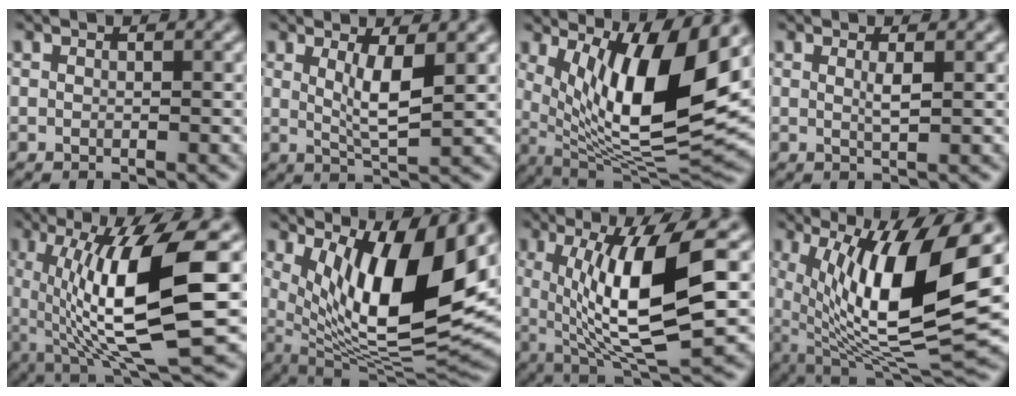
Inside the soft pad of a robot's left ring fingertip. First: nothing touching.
{"total": 3.4, "force": [0.9, 0.7, 3.2], "torque": [-0.059, -0.011, 0.019]}
{"total": 12.1, "force": [3.7, 3.5, 11.0], "torque": [-0.181, -0.013, 0.073]}
{"total": 1.1, "force": [0.4, 0.1, 1.1], "torque": [-0.021, -0.001, 0.004]}
{"total": 11.3, "force": [0.9, 2.7, 11.0], "torque": [-0.172, -0.008, 0.022]}
{"total": 12.5, "force": [4.2, 3.8, 11.2], "torque": [-0.187, -0.014, 0.084]}
{"total": 10.3, "force": [1.5, 2.5, 9.9], "torque": [-0.159, -0.011, 0.036]}
{"total": 12.9, "force": [2.8, 3.7, 12.0], "torque": [-0.214, -0.014, 0.057]}